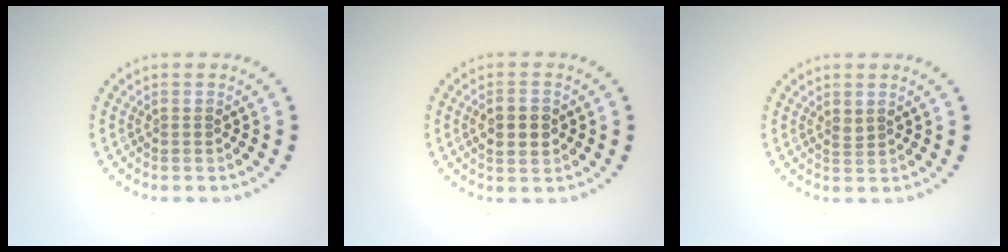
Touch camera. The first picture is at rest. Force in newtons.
{"total": 2.8, "press": 2.8, "slide": 0.1}
{"total": 0.6, "press": 0.5, "slide": 0.4}